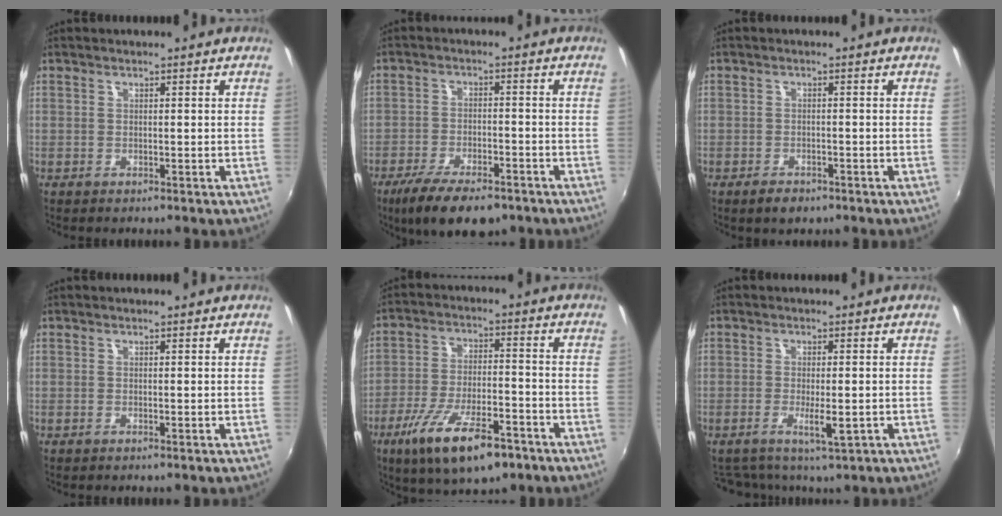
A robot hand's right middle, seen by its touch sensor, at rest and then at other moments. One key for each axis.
{"total": 12.4, "fx": -8.9, "fy": 4.5, "fz": 7.4, "tx": -0.164, "ty": -0.030, "tz": -0.148}
{"total": 3.1, "fx": -2.1, "fy": 1.7, "fz": 1.5, "tx": -0.036, "ty": -0.006, "tz": -0.035}
{"total": 0.0}
{"total": 15.7, "fx": -9.5, "fy": 5.0, "fz": 11.4, "tx": -0.224, "ty": -0.033, "tz": -0.159}
{"total": 4.5, "fx": -2.0, "fy": 1.8, "fz": 3.6, "tx": -0.076, "ty": -0.008, "tz": -0.030}